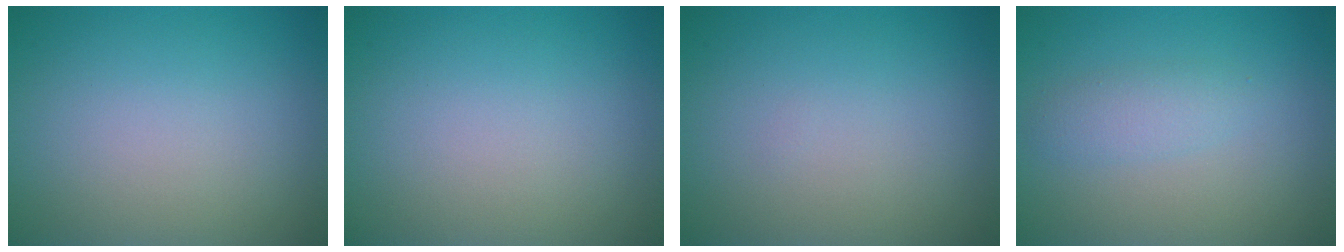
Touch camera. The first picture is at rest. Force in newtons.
{"total": 0.0}
{"total": 0.0}
{"total": 1.8, "press": 1.8, "slide": 0.0}